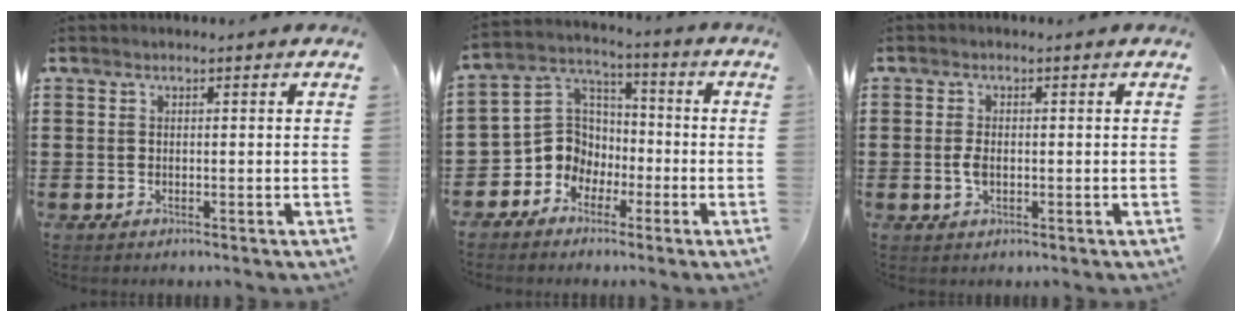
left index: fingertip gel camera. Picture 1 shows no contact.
{"total": 8.4, "force": [-3.0, 7.4, 2.5], "torque": [-0.094, 0.008, -0.064]}
{"total": 2.5, "force": [-0.2, 1.2, 2.2], "torque": [-0.058, -0.004, -0.008]}